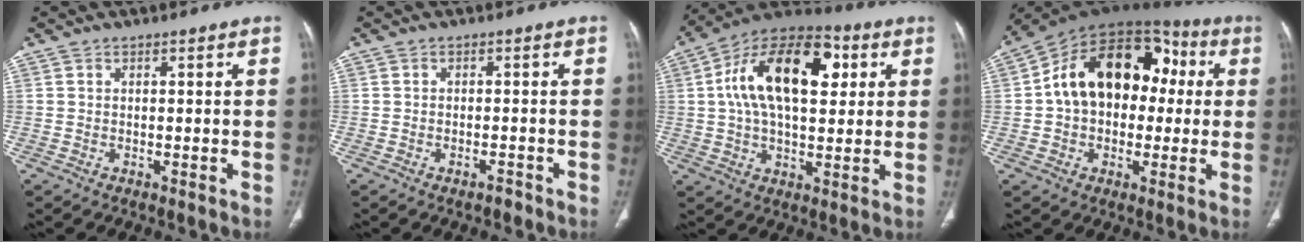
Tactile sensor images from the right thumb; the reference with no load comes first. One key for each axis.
{"total": 1.4, "fx": -1.1, "fy": 0.6, "fz": 0.7, "tx": -0.012, "ty": 0.004, "tz": -0.016}
{"total": 21.2, "fx": 5.1, "fy": 11.5, "fz": 17.1, "tx": -0.264, "ty": 0.016, "tz": 0.072}
{"total": 21.0, "fx": 2.1, "fy": 14.5, "fz": 15.0, "tx": -0.206, "ty": 0.049, "tz": 0.027}